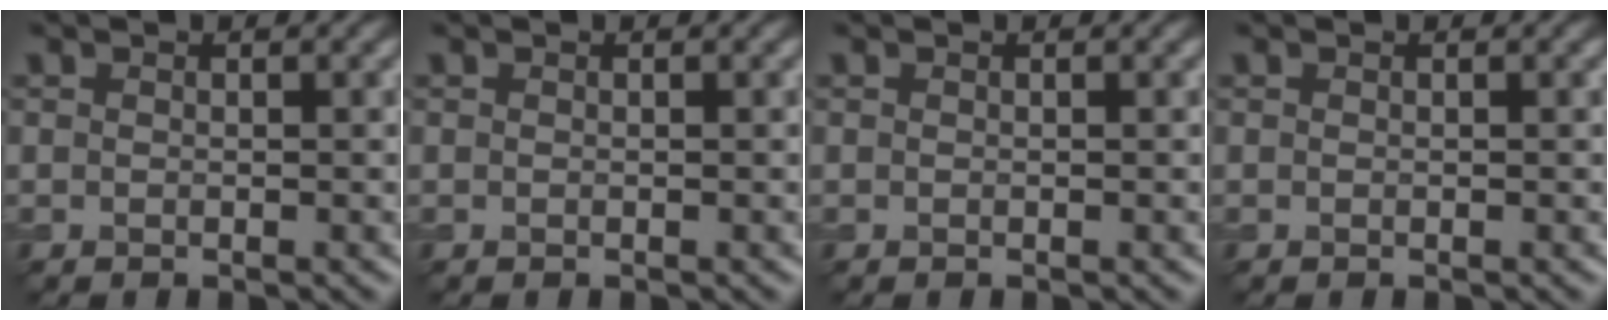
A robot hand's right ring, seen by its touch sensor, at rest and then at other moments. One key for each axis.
{"total": 0.0}
{"total": 0.0}
{"total": 0.0}